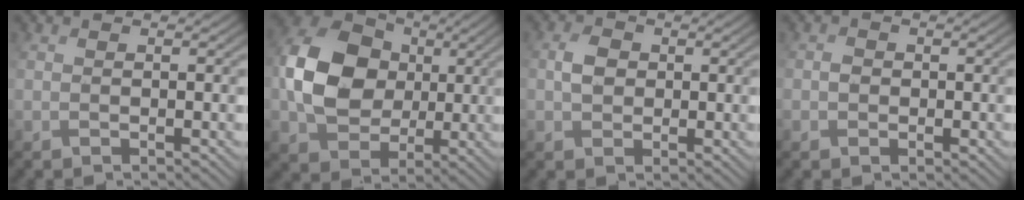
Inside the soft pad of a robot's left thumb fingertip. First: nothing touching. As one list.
[{"total": 11.1, "force": [1.5, 8.9, 6.4], "torque": [-0.148, 0.021, 0.026]}, {"total": 2.2, "force": [0.7, 1.9, 0.7], "torque": [-0.016, 0.010, 0.008]}, {"total": 1.7, "force": [-0.2, 1.6, 0.4], "torque": [0.001, 0.004, -0.004]}]